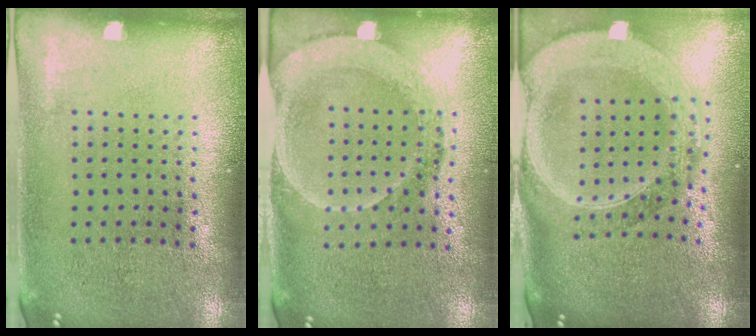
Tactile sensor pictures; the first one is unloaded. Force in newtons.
{"total": 1.8, "press": 1.6, "slide": 0.8}
{"total": 3.1, "press": 2.6, "slide": 1.7}